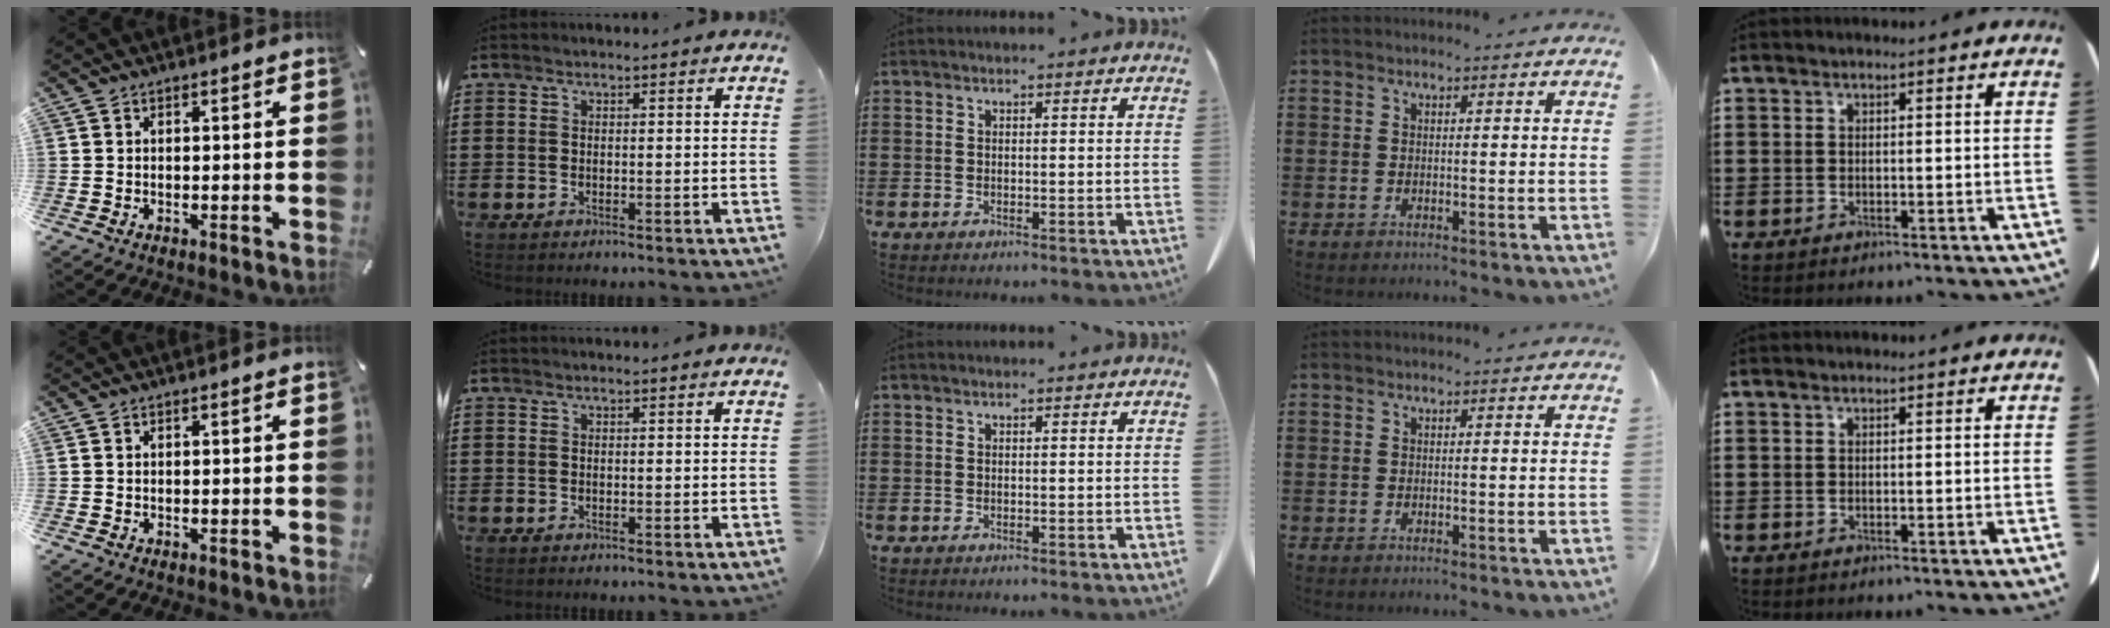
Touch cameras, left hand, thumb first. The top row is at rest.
{}